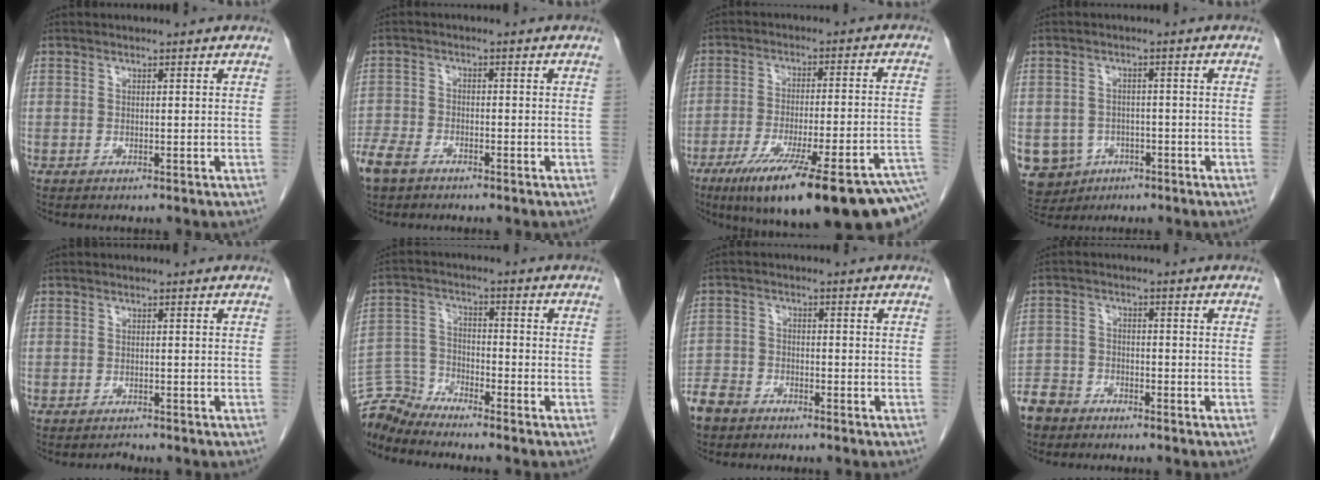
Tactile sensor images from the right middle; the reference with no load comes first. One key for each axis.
{"total": 5.8, "fx": -4.3, "fy": 2.9, "fz": 2.5, "tx": -0.052, "ty": -0.002, "tz": -0.080}
{"total": 25.5, "fx": -17.1, "fy": 2.5, "fz": 18.8, "tx": -0.202, "ty": -0.016, "tz": -0.248}
{"total": 8.0, "fx": -3.6, "fy": 7.0, "fz": 1.5, "tx": -0.043, "ty": 0.008, "tz": -0.044}
{"total": 1.2, "fx": -1.1, "fy": 0.1, "fz": -0.3, "tx": 0.003, "ty": -0.007, "tz": -0.016}
{"total": 6.4, "fx": -6.3, "fy": -0.5, "fz": -1.0, "tx": 0.010, "ty": 0.009, "tz": -0.123}
{"total": 5.7, "fx": -4.7, "fy": 3.0, "fz": 1.2, "tx": -0.027, "ty": 0.001, "tz": -0.091}
{"total": 6.2, "fx": -5.1, "fy": 3.4, "fz": 0.8, "tx": -0.020, "ty": 0.000, "tz": -0.100}